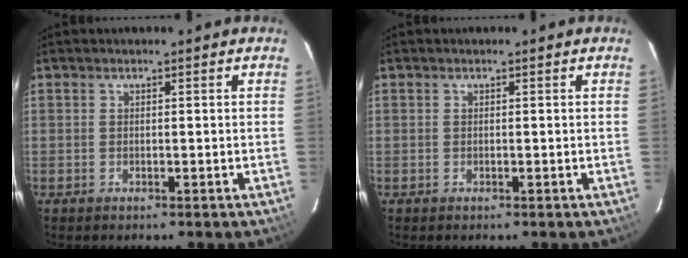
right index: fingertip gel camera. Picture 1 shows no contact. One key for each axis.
{"total": 0.0}